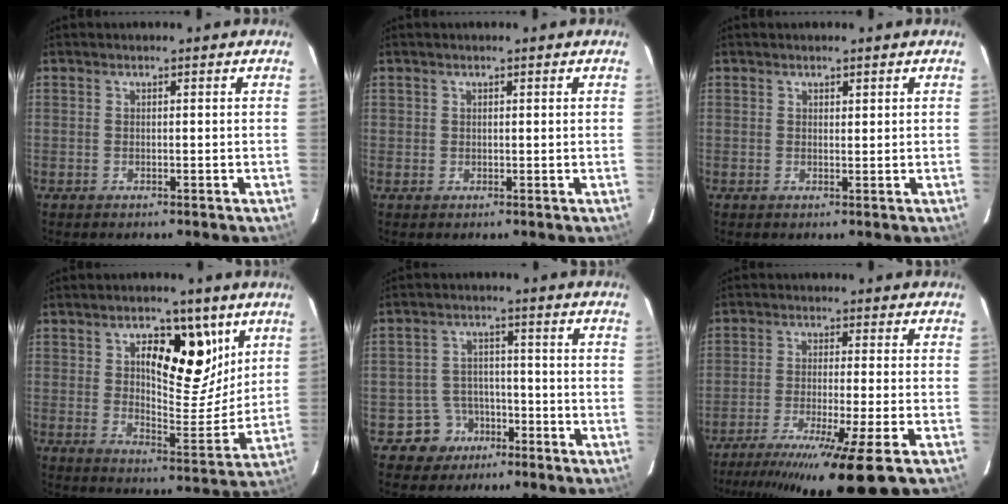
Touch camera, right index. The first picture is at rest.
{"total": 0.6, "force": [0.3, 0.5, 0.0], "torque": [0.008, 0.003, 0.002]}
{"total": 0.7, "force": [0.5, 0.3, 0.4], "torque": [-0.005, -0.001, 0.007]}
{"total": 12.8, "force": [5.5, 5.4, 10.2], "torque": [-0.143, 0.004, 0.091]}
{"total": 5.5, "force": [-2.9, 4.7, 0.0], "torque": [0.007, 0.015, -0.042]}
{"total": 16.2, "force": [-11.5, -1.3, 11.3], "torque": [-0.154, -0.051, -0.184]}